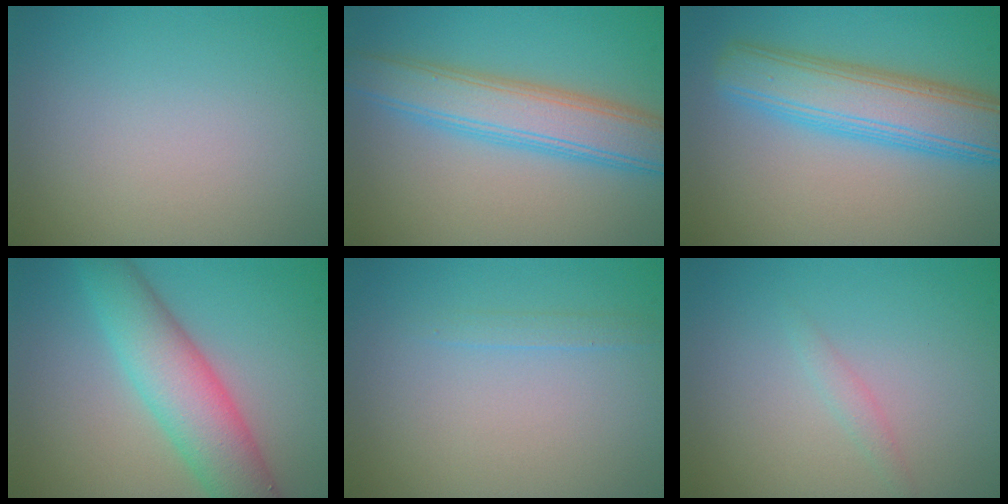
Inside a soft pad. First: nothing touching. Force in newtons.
{"total": 6.1, "press": 6.1, "slide": 0.3}
{"total": 7.5, "press": 7.5, "slide": 0.2}
{"total": 7.1, "press": 7.1, "slide": 0.2}
{"total": 0.9, "press": 0.9, "slide": 0.1}
{"total": 1.0, "press": 0.9, "slide": 0.2}